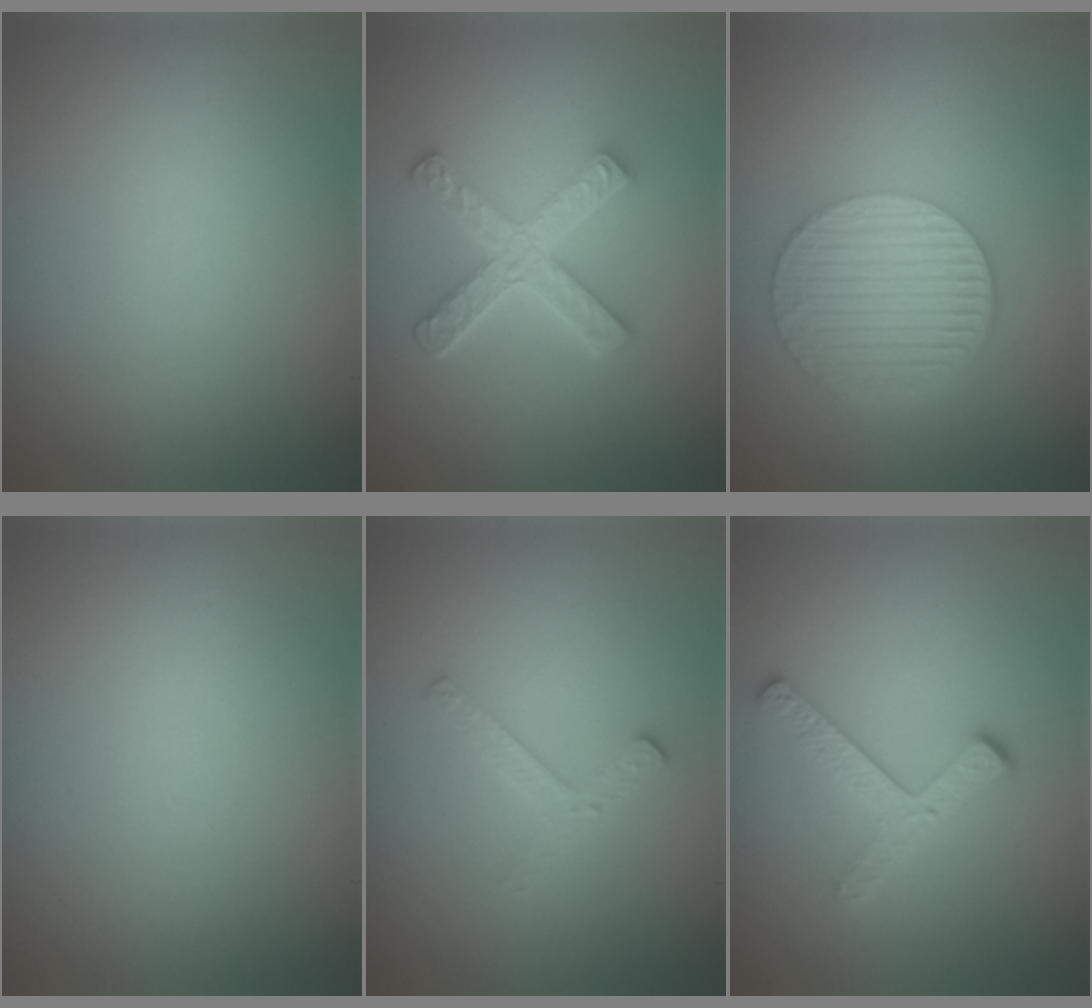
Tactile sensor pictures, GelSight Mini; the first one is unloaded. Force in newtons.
{"total": 5.0, "press": 3.7, "slide": 3.3}
{"total": 6.1, "press": 4.1, "slide": 4.5}
{"total": 0.0}
{"total": 1.9, "press": 1.8, "slide": 0.4}
{"total": 3.0, "press": 2.5, "slide": 1.8}